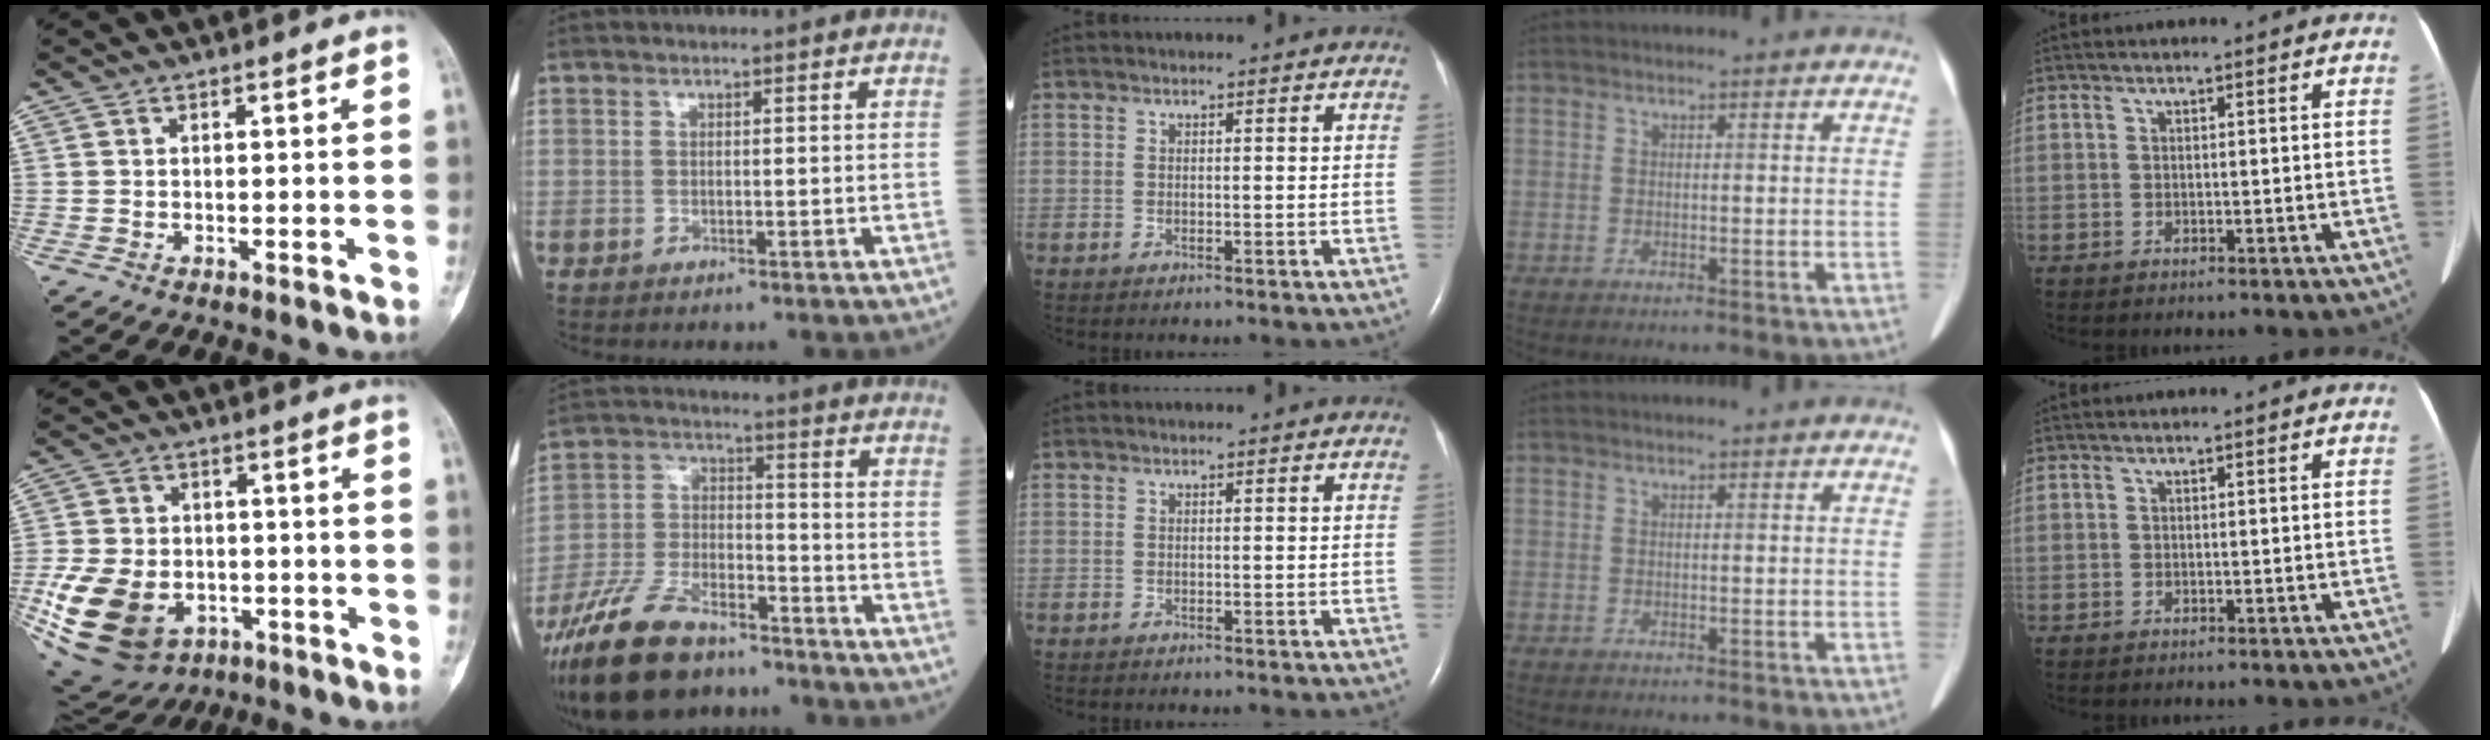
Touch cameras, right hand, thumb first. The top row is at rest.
{"thumb": {"total": 19.5, "force": [-6.2, 14.0, 12.0], "torque": [-0.258, 0.005, -0.091]}, "index": {"total": 17.4, "force": [-13.5, 6.6, 8.7], "torque": [-0.198, -0.001, -0.247]}}